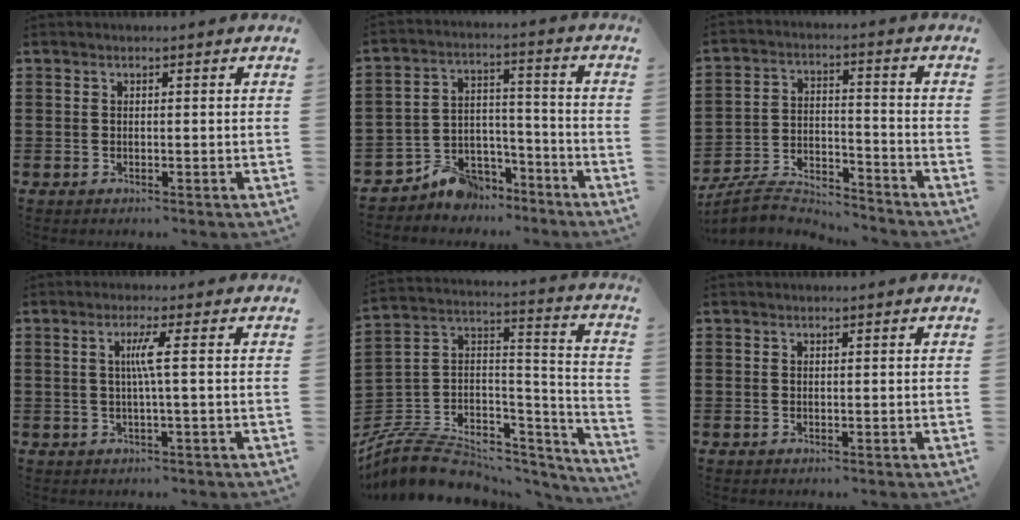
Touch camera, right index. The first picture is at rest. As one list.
[{"total": 7.5, "force": [-6.5, 3.4, 1.3], "torque": [-0.024, 0.035, -0.124]}, {"total": 6.0, "force": [-5.7, 1.0, 1.4], "torque": [-0.042, 0.001, -0.116]}, {"total": 3.4, "force": [0.3, -0.5, 3.3], "torque": [-0.065, -0.005, 0.000]}, {"total": 8.2, "force": [-6.1, 4.5, 3.2], "torque": [-0.071, 0.012, -0.115]}, {"total": 0.0}]